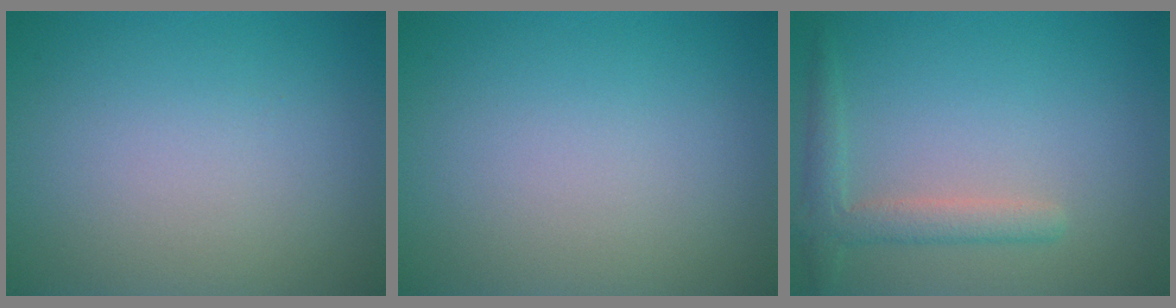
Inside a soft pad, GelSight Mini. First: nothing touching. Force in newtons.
{"total": 0.0}
{"total": 2.6, "press": 2.5, "slide": 0.2}